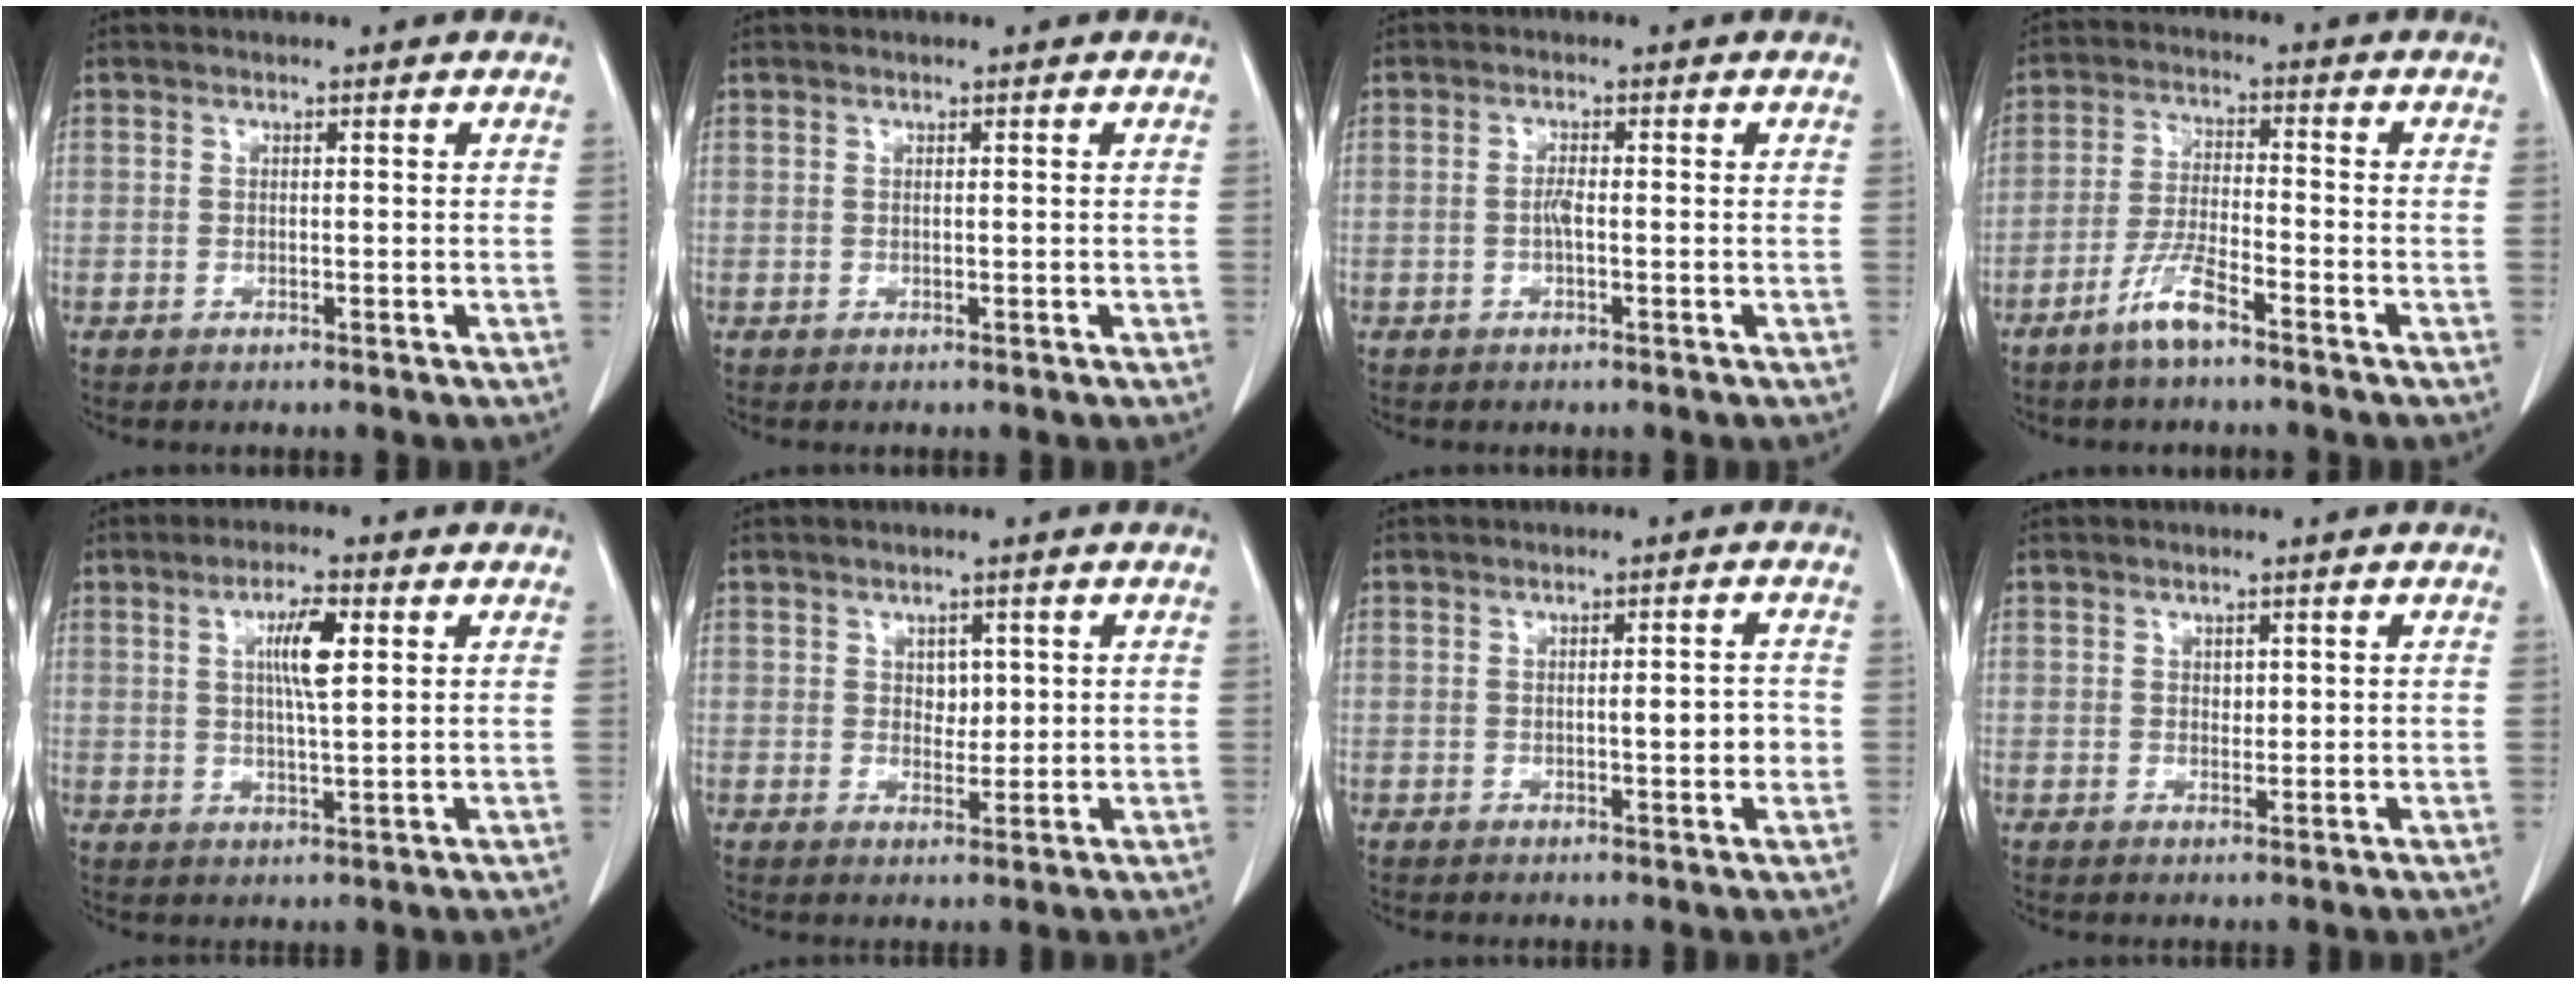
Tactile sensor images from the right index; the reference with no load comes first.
{"total": 0.0}
{"total": 1.5, "force": [-0.4, 0.2, 1.4], "torque": [-0.029, 0.001, -0.008]}
{"total": 5.9, "force": [-4.1, 0.6, 4.2], "torque": [-0.088, -0.006, -0.082]}
{"total": 5.8, "force": [1.7, 0.7, 5.5], "torque": [-0.099, 0.000, 0.030]}
{"total": 2.4, "force": [0.7, 1.7, 1.6], "torque": [-0.017, -0.003, 0.011]}
{"total": 3.3, "force": [-0.4, 0.7, 3.2], "torque": [-0.046, 0.002, -0.004]}
{"total": 1.1, "force": [0.3, 0.8, 0.7], "torque": [-0.005, -0.001, 0.006]}